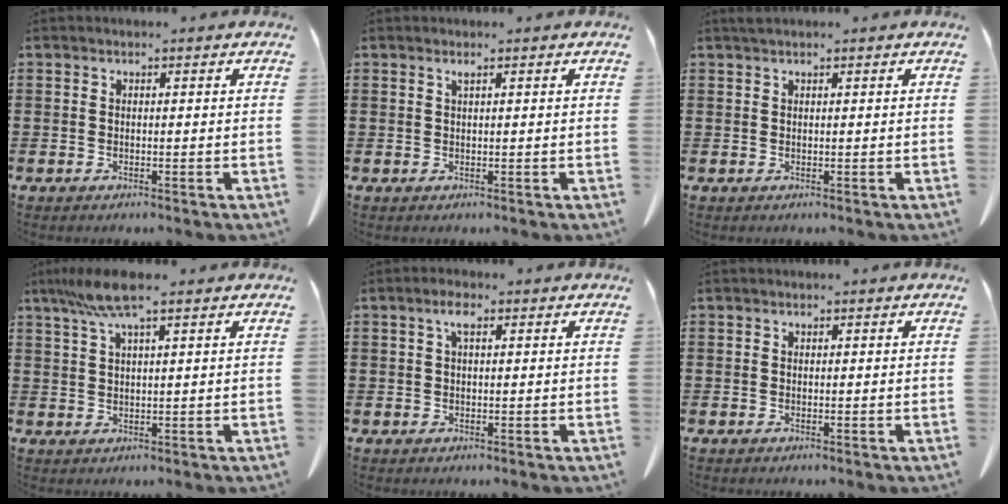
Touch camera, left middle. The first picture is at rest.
{"total": 0.7, "force": [0.4, 0.0, 0.5], "torque": [-0.012, -0.001, 0.009]}
{"total": 0.8, "force": [0.6, 0.0, 0.5], "torque": [-0.012, -0.001, 0.012]}
{"total": 6.5, "force": [4.0, 0.8, 5.0], "torque": [-0.107, -0.002, 0.073]}
{"total": 2.7, "force": [1.1, 1.2, 2.1], "torque": [-0.048, 0.009, 0.018]}
{"total": 0.0}